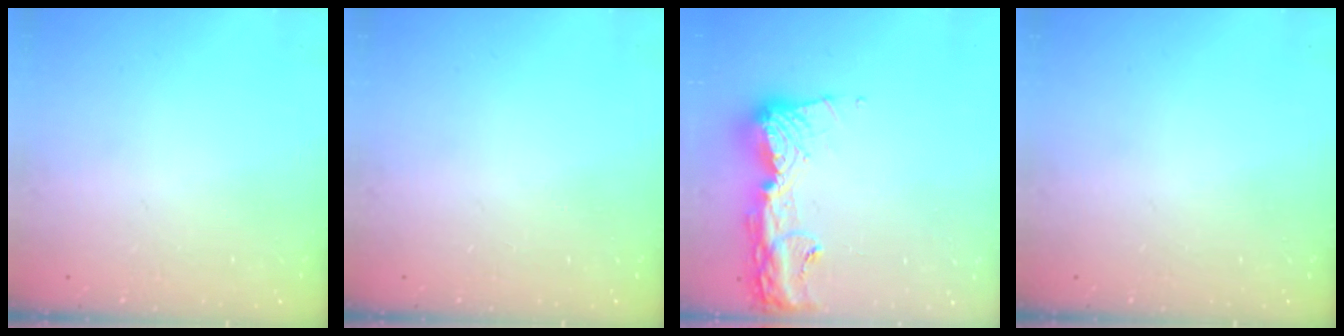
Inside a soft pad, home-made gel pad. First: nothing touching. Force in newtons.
{"total": 0.0}
{"total": 15.5, "press": 15.4, "slide": 1.5}
{"total": 0.0}